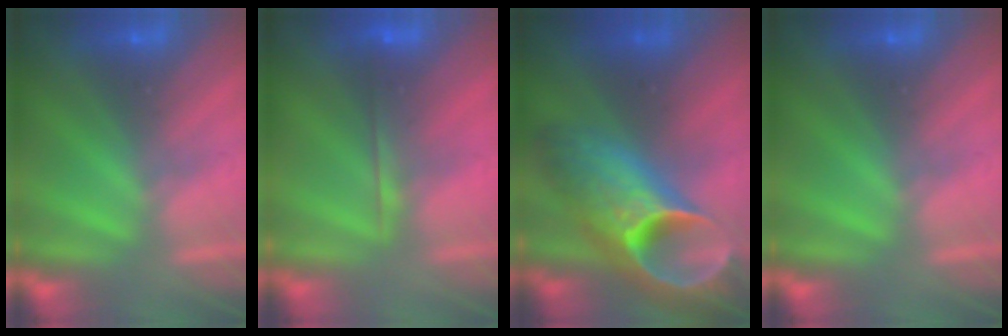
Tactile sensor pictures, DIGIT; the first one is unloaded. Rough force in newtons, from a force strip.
{"total": 2.1}
{"total": 10.8}
{"total": 0.0}